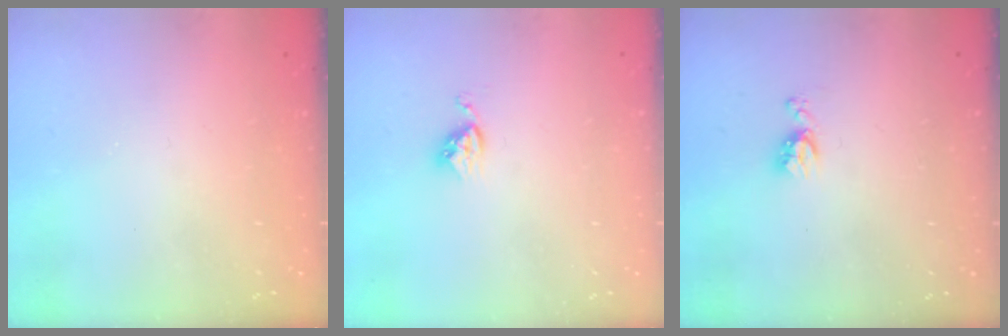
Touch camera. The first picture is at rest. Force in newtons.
{"total": 3.9, "press": 3.9, "slide": 0.4}
{"total": 5.2, "press": 5.1, "slide": 0.6}